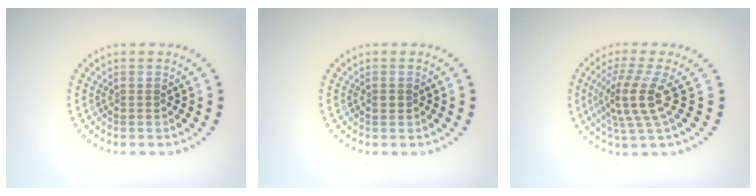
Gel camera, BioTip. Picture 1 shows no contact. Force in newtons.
{"total": 0.7, "press": 0.7, "slide": 0.1}
{"total": 4.1, "press": 3.1, "slide": 2.6}